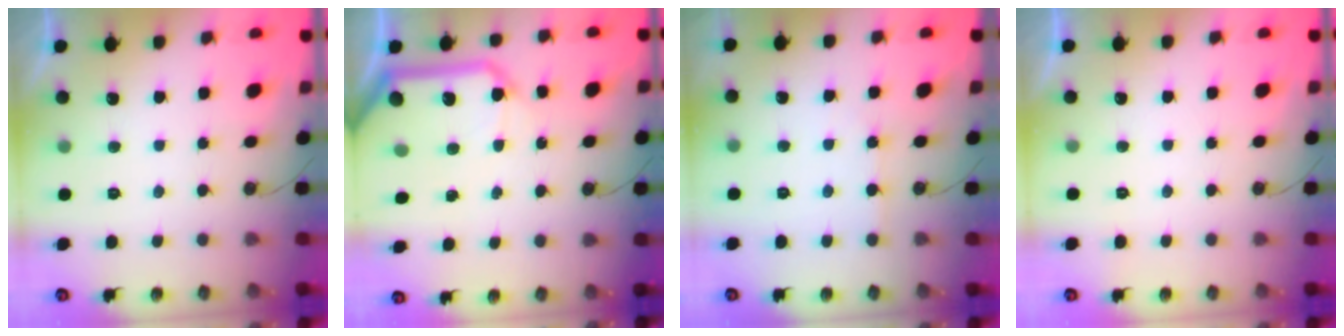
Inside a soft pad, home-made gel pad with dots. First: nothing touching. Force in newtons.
{"total": 15.5, "press": 15.3, "slide": 2.1}
{"total": 2.1, "press": 2.0, "slide": 0.3}
{"total": 0.0}